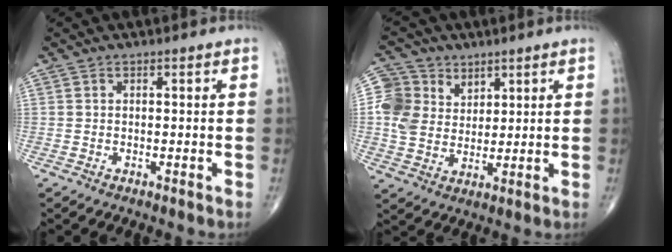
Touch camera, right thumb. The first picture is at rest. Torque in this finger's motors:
{"motor_torque": [-0.08, 0.19, 0.28, 0.26, 0.01]}